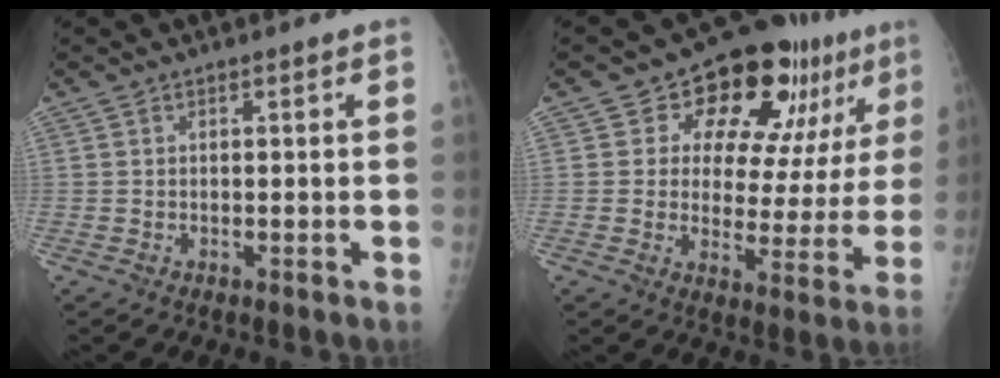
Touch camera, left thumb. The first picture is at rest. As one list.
[{"total": 17.7, "force": [9.4, 9.4, 11.7], "torque": [-0.097, -0.029, 0.126]}]